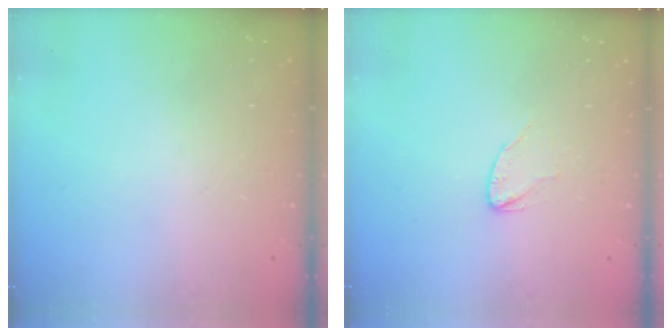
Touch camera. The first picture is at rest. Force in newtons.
{"total": 2.9, "press": 2.9, "slide": 0.2}